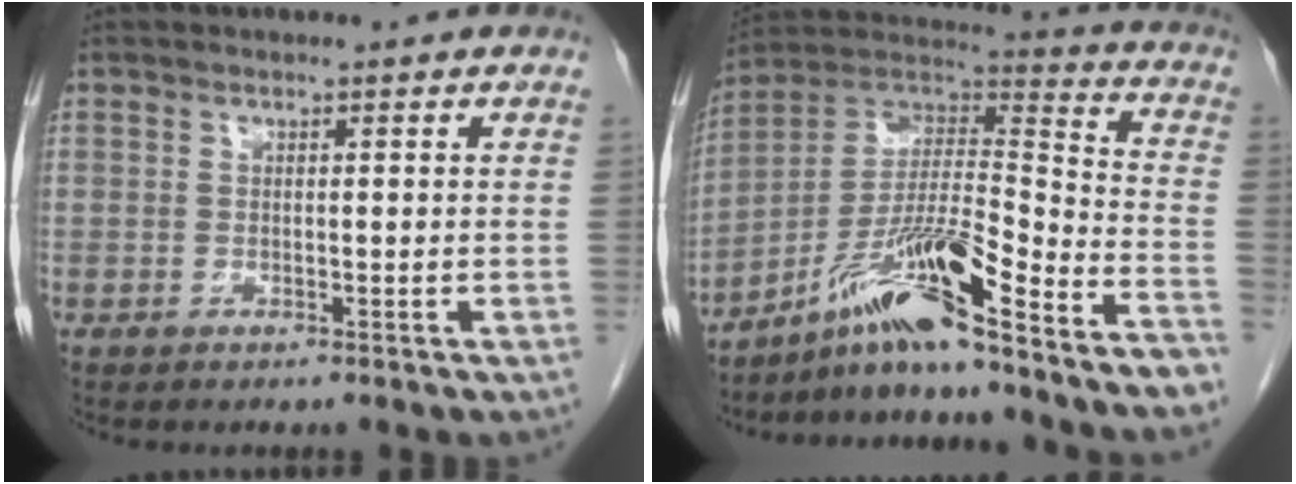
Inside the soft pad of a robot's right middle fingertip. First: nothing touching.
{"total": 16.6, "force": [-12.6, -0.2, 10.8], "torque": [-0.182, 0.031, -0.216]}